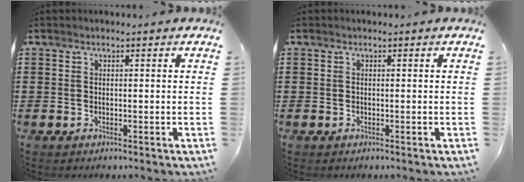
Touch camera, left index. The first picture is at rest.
{"total": 0.0}